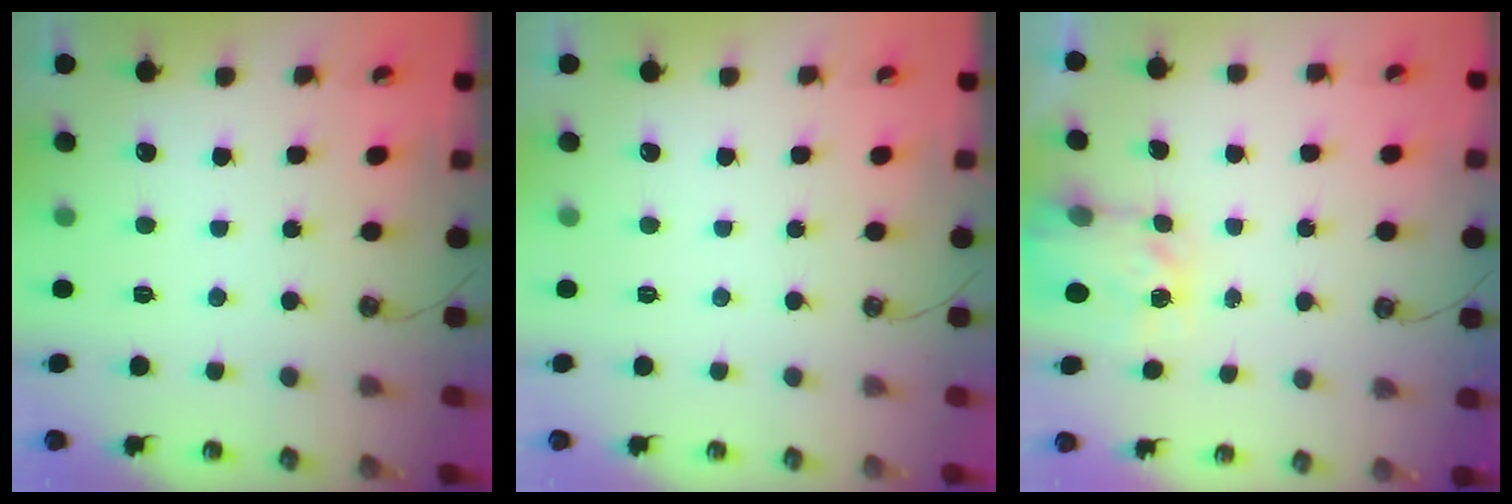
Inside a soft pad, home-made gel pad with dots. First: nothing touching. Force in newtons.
{"total": 0.0}
{"total": 4.0, "press": 3.9, "slide": 0.6}